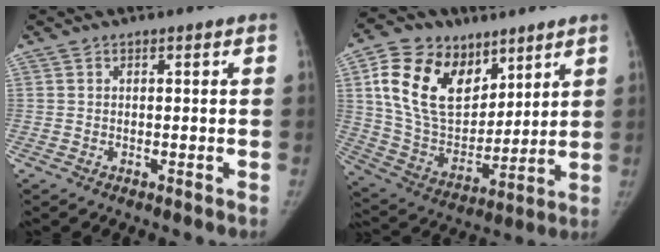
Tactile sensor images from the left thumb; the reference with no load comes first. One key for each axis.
{"total": 21.0, "fx": 9.9, "fy": 13.9, "fz": 12.3, "tx": -0.199, "ty": -0.032, "tz": 0.188}